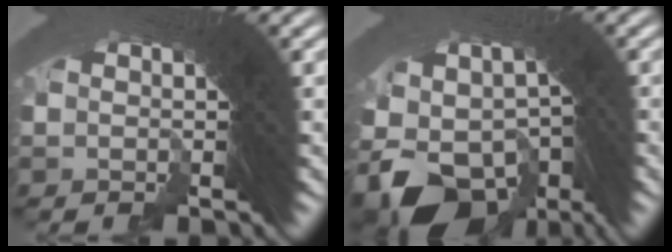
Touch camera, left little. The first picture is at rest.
{"total": 14.2, "force": [-5.9, 9.8, 8.3], "torque": [-0.196, -0.077, -0.065]}